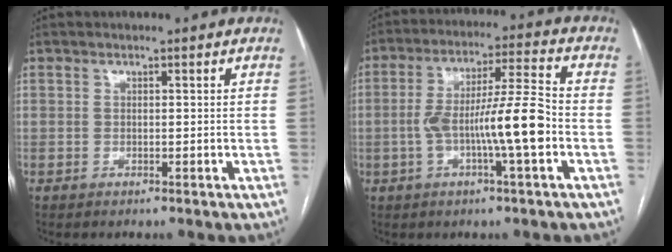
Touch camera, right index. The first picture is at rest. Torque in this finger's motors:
{"motor_torque": [0.52, -0.13, 0.78, 0.13]}